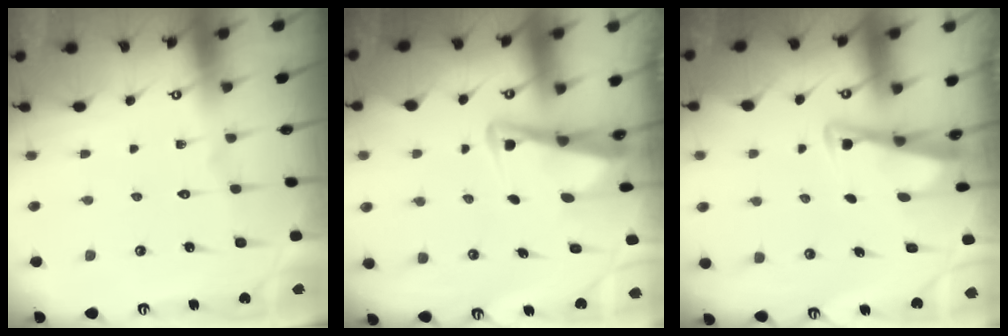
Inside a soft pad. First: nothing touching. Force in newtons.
{"total": 3.5, "press": 3.4, "slide": 0.8}
{"total": 3.3, "press": 3.3, "slide": 0.4}